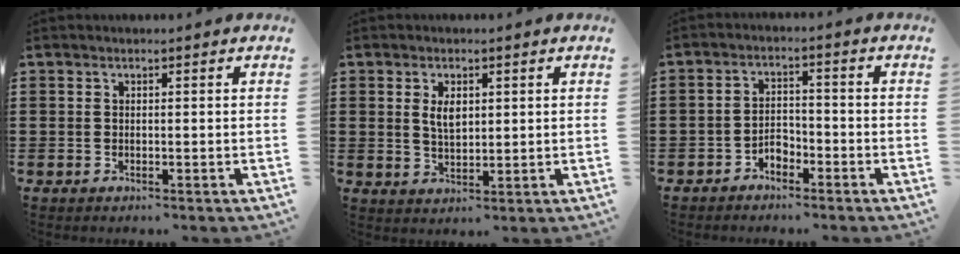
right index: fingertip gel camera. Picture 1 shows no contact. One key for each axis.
{"total": 3.5, "fx": 1.2, "fy": 1.8, "fz": 2.8, "tx": -0.051, "ty": 0.005, "tz": 0.018}
{"total": 2.7, "fx": -2.2, "fy": 1.3, "fz": 1.1, "tx": -0.025, "ty": 0.006, "tz": -0.045}